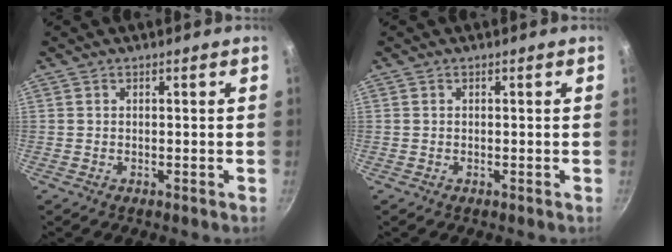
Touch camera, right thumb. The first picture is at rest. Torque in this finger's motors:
{"motor_torque": [0.07, 0.10, 0.01, -0.06, 0.01]}